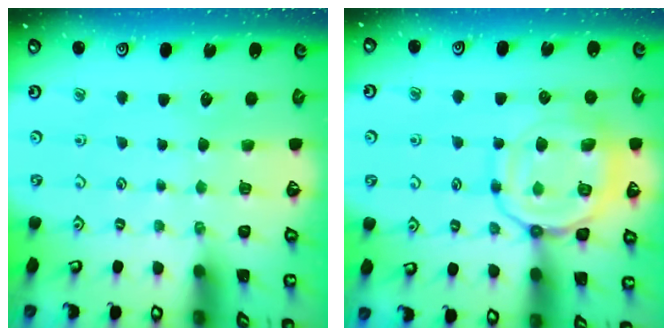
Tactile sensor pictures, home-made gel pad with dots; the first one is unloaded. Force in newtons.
{"total": 15.1, "press": 15.1, "slide": 1.4}